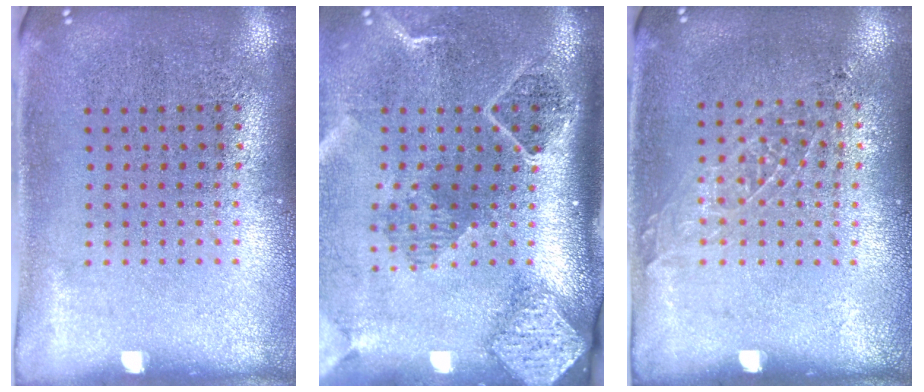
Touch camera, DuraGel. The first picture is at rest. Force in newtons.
{"total": 2.7, "press": 2.0, "slide": 1.9}
{"total": 0.9, "press": 0.9, "slide": 0.1}